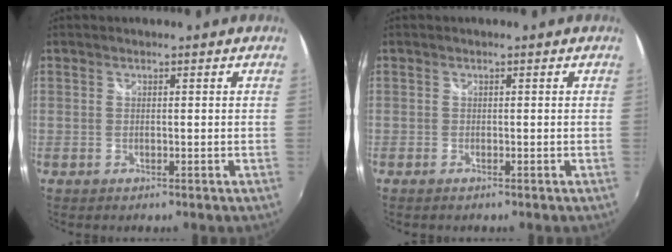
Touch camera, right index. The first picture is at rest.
{"total": 0.7, "force": [-0.7, 0.2, 0.1], "torque": [-0.005, -0.004, -0.015]}